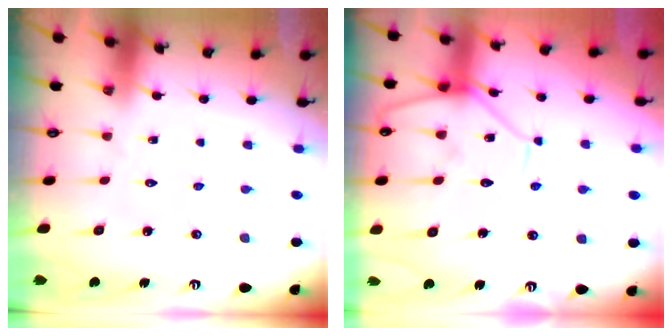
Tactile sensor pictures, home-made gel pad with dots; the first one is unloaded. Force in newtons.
{"total": 14.9, "press": 14.8, "slide": 1.6}